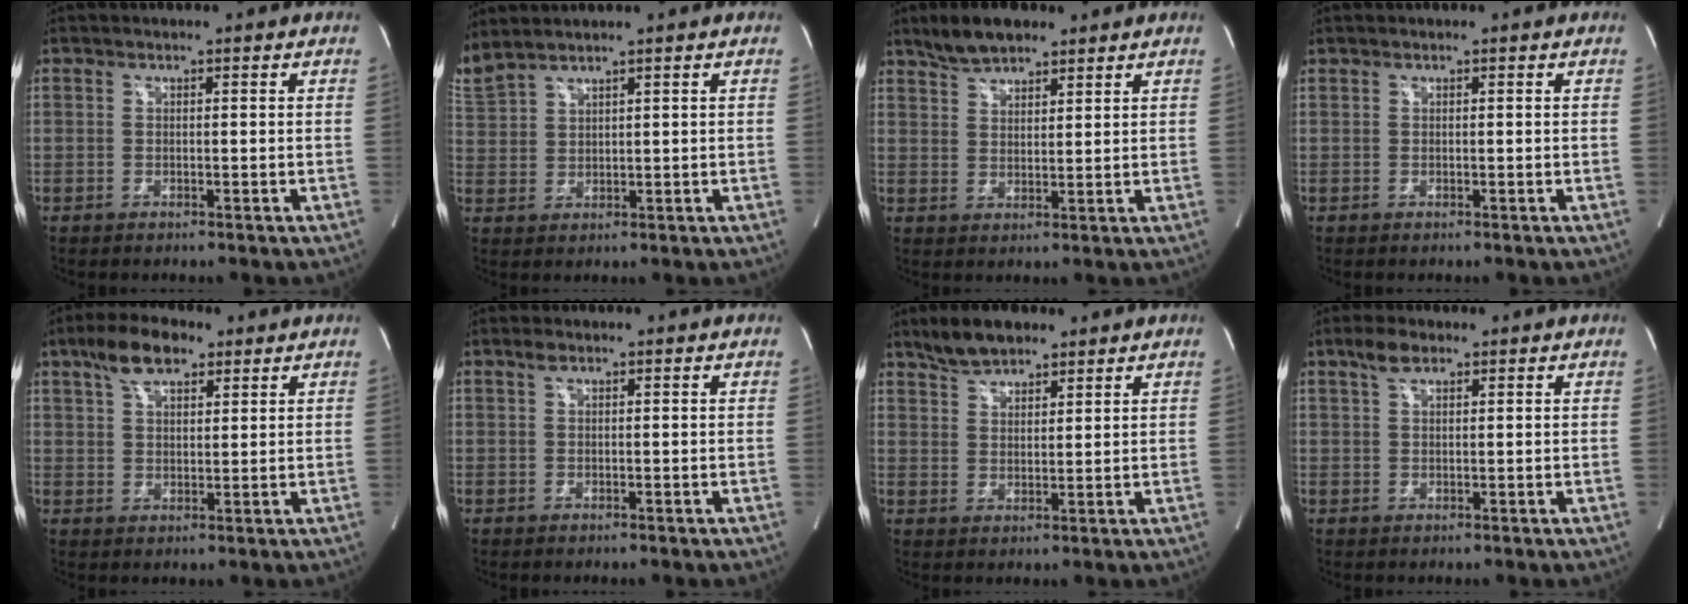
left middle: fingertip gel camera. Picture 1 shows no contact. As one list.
[{"total": 5.9, "force": [5.5, 0.3, 2.3], "torque": [-0.078, 0.014, 0.127]}, {"total": 6.0, "force": [4.9, 2.2, 2.8], "torque": [-0.058, 0.009, 0.093]}, {"total": 0.0}, {"total": 7.5, "force": [4.8, 3.1, 4.9], "torque": [-0.096, 0.020, 0.086]}, {"total": 1.0, "force": [0.6, 0.3, 0.6], "torque": [-0.015, 0.009, 0.013]}, {"total": 6.1, "force": [5.0, 2.4, 2.7], "torque": [-0.057, 0.010, 0.095]}, {"total": 3.0, "force": [2.0, 1.1, 1.9], "torque": [-0.045, 0.011, 0.041]}]